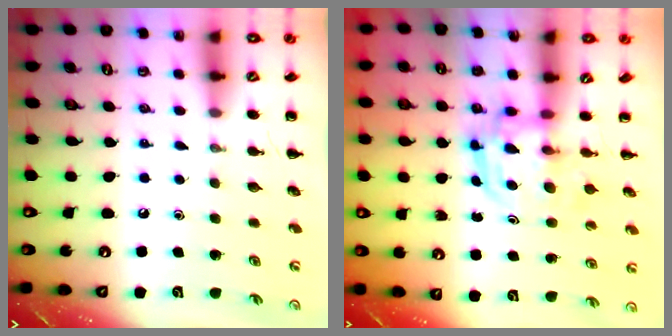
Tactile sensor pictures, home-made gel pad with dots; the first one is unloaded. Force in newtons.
{"total": 2.7, "press": 2.7, "slide": 0.3}